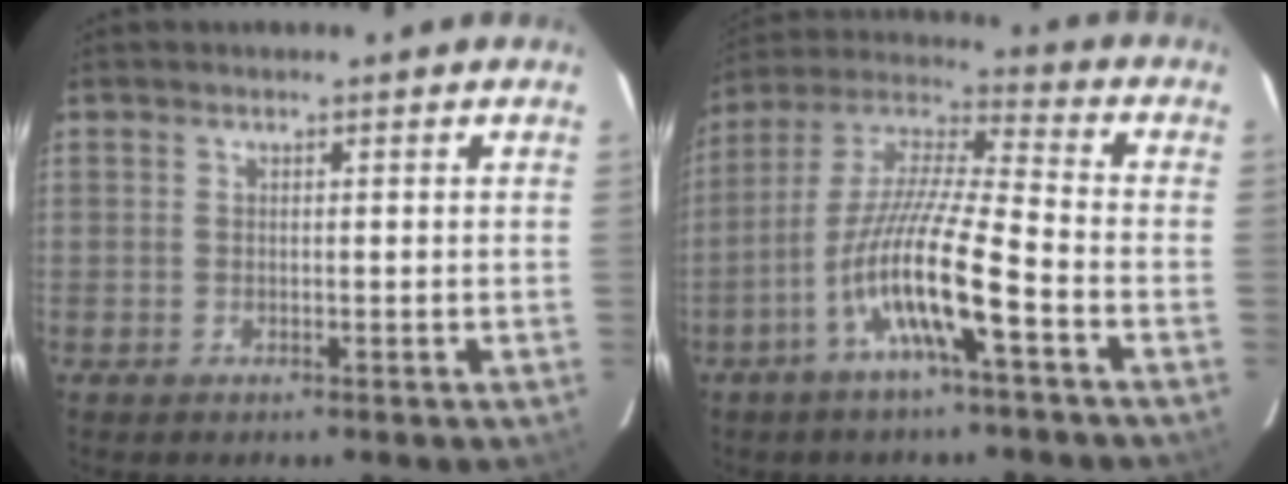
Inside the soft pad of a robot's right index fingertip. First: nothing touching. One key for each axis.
{"total": 14.1, "fx": -6.3, "fy": 1.2, "fz": 12.5, "tx": -0.243, "ty": -0.005, "tz": -0.127}